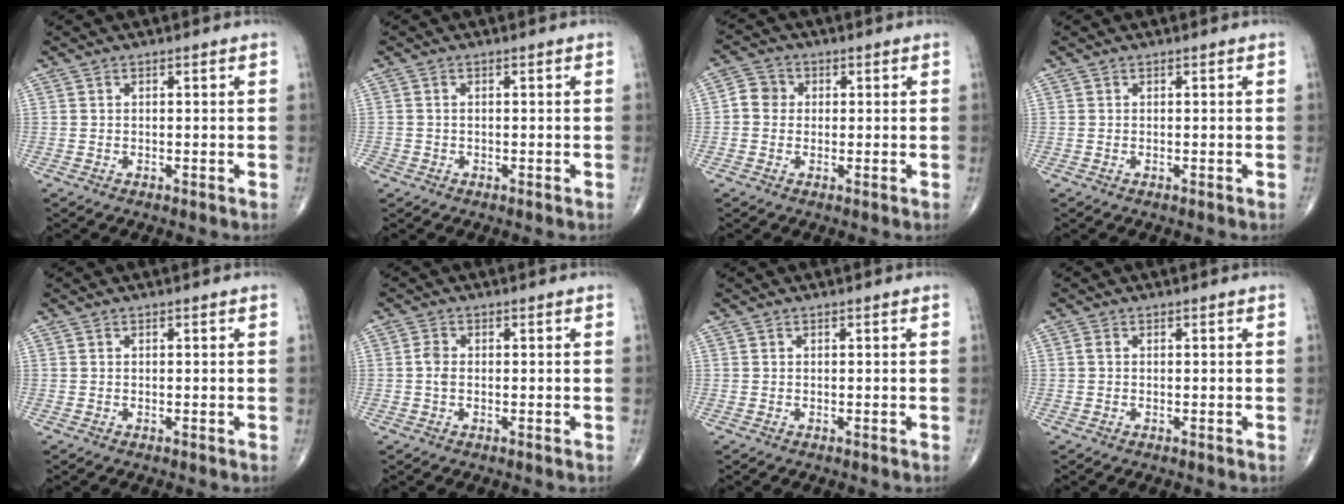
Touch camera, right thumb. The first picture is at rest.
{"total": 1.5, "force": [-0.6, 1.2, 0.6], "torque": [-0.009, 0.003, -0.013]}
{"total": 3.9, "force": [0.1, 3.6, 1.4], "torque": [-0.010, 0.009, -0.006]}
{"total": 0.0}
{"total": 0.0}
{"total": 2.0, "force": [-0.2, 1.2, 1.6], "torque": [-0.033, 0.003, -0.007]}
{"total": 0.0}
{"total": 0.8, "force": [0.0, 0.5, 0.6], "torque": [-0.014, -0.001, 0.000]}